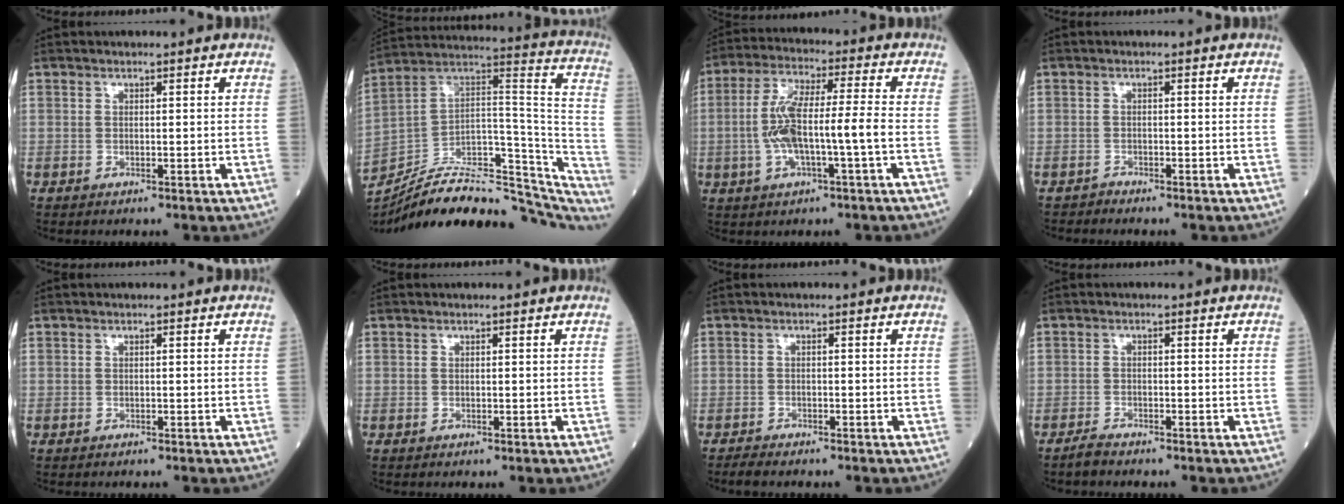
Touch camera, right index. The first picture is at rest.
{"total": 31.9, "force": [-27.0, 9.3, 14.2], "torque": [-0.179, 0.026, -0.386]}
{"total": 10.5, "force": [-1.7, 1.2, 10.3], "torque": [-0.204, 0.016, -0.034]}
{"total": 0.8, "force": [-0.7, 0.0, -0.2], "torque": [0.000, -0.004, -0.016]}
{"total": 0.0}
{"total": 0.0}
{"total": 2.1, "force": [-1.9, 0.3, 0.8], "torque": [-0.021, -0.006, -0.032]}
{"total": 1.8, "force": [-1.7, 0.1, 0.6], "torque": [-0.019, -0.003, -0.033]}